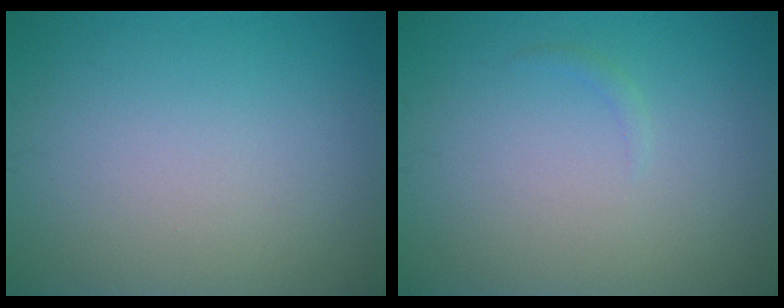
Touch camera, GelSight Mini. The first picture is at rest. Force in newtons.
{"total": 0.5, "press": 0.5, "slide": 0.1}